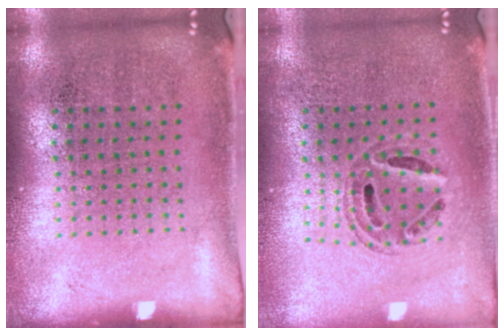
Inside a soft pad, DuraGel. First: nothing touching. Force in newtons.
{"total": 0.6, "press": 0.6, "slide": 0.2}